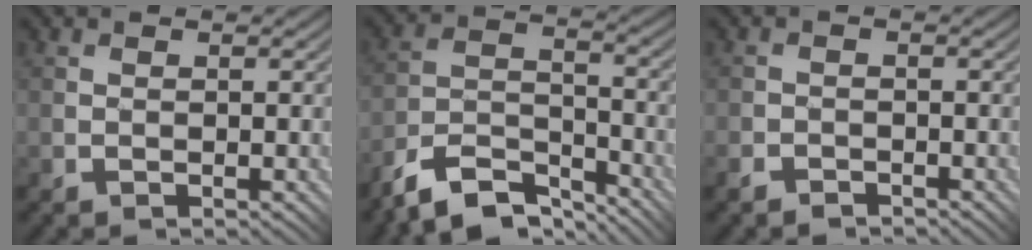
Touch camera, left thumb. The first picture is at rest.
{"total": 9.0, "force": [-7.6, 2.8, 4.1], "torque": [-0.068, 0.005, -0.146]}
{"total": 1.8, "force": [-1.6, 0.7, 0.3], "torque": [-0.003, 0.003, -0.035]}